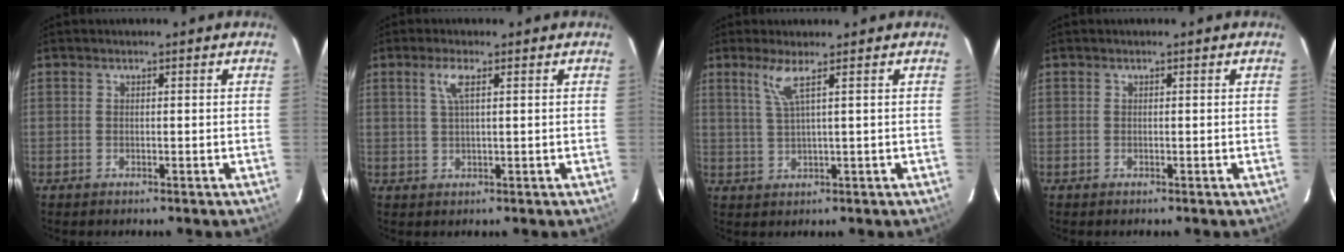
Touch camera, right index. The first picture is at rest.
{"total": 3.0, "force": [1.3, 0.3, 2.7], "torque": [-0.056, 0.003, 0.026]}
{"total": 3.6, "force": [1.9, -0.7, 2.9], "torque": [-0.059, -0.005, 0.045]}
{"total": 0.0}